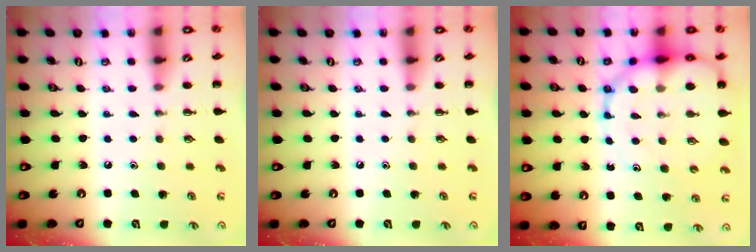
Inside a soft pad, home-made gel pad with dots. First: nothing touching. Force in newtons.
{"total": 0.0}
{"total": 15.1, "press": 14.6, "slide": 3.9}